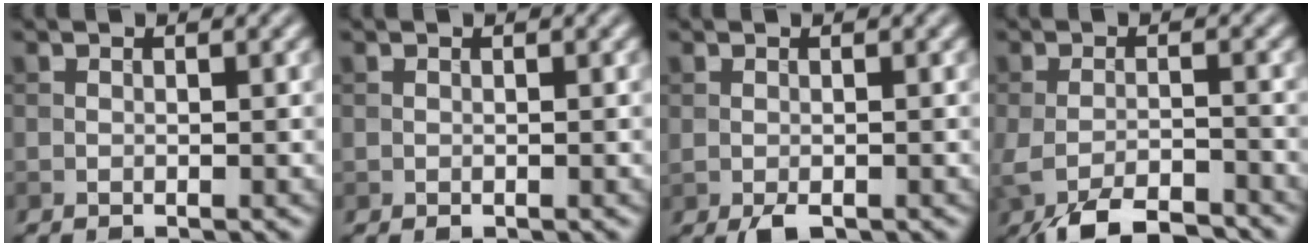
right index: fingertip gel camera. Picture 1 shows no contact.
{"total": 0.0}
{"total": 2.0, "force": [-1.1, 0.9, 1.4], "torque": [-0.032, -0.008, -0.017]}
{"total": 6.4, "force": [-4.9, 1.7, 3.8], "torque": [-0.072, -0.012, -0.090]}